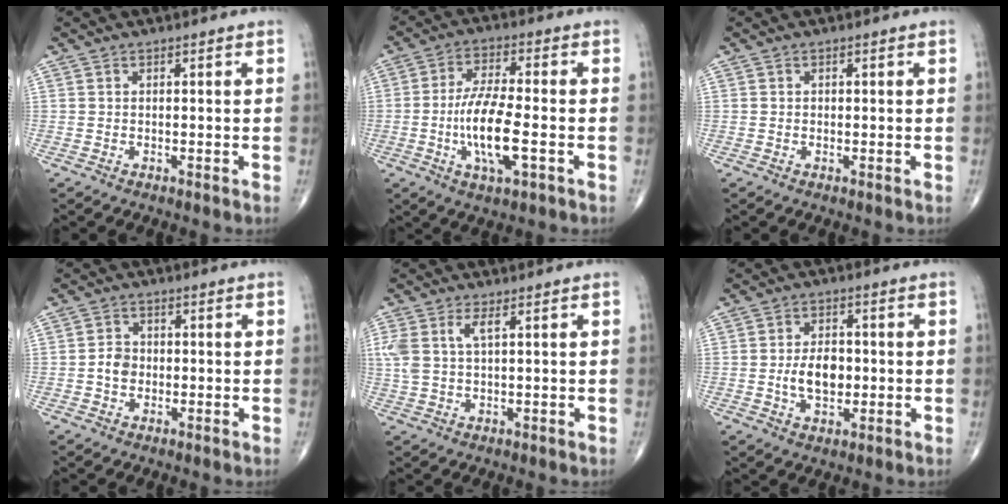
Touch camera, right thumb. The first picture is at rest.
{"total": 11.2, "force": [-2.6, 3.3, 10.4], "torque": [-0.205, 0.009, -0.049]}
{"total": 0.0}
{"total": 3.3, "force": [-0.5, 2.7, 1.8], "torque": [-0.021, 0.009, -0.014]}
{"total": 5.2, "force": [1.8, 2.1, 4.4], "torque": [-0.121, 0.007, 0.043]}
{"total": 7.2, "force": [-0.7, 4.5, 5.6], "torque": [-0.083, 0.002, -0.011]}